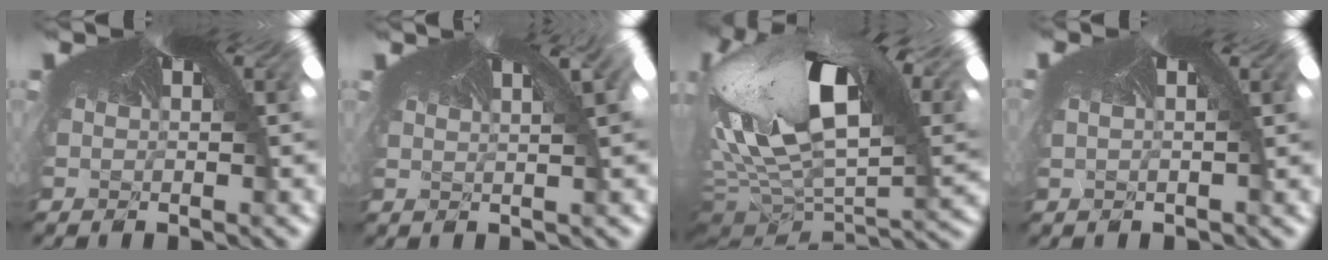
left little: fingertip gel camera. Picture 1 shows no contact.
{"total": 1.6, "force": [0.6, 0.4, 1.4], "torque": [-0.018, 0.009, 0.005]}
{"total": 5.1, "force": [-2.8, 2.5, 3.4], "torque": [-0.129, -0.062, -0.028]}
{"total": 0.8, "force": [-0.1, 0.1, 0.8], "torque": [-0.028, 0.014, -0.002]}